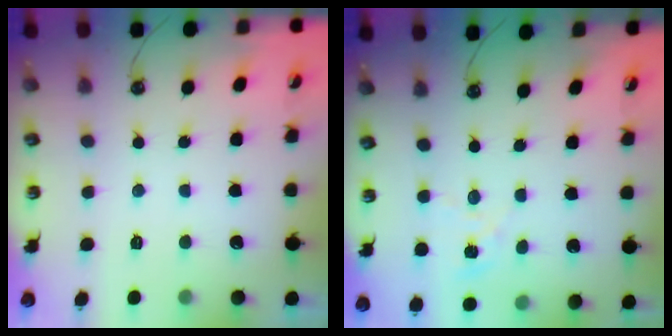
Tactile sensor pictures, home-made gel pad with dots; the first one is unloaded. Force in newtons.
{"total": 2.5, "press": 2.5, "slide": 0.2}